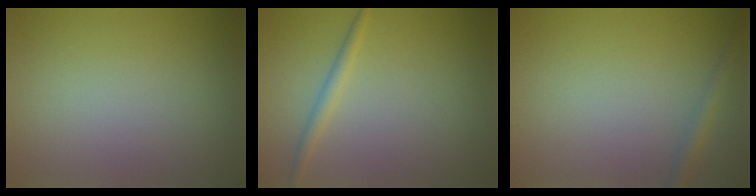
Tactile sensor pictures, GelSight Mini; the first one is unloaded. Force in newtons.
{"total": 1.4, "press": 1.4, "slide": 0.1}
{"total": 1.4, "press": 1.4, "slide": 0.1}